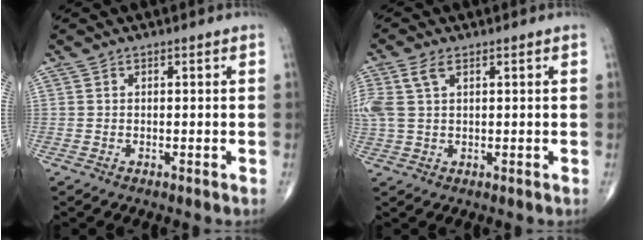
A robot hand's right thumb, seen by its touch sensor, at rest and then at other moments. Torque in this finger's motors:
{"motor_torque": [0.09, 0.09, 0.51, 0.37, 0.08]}